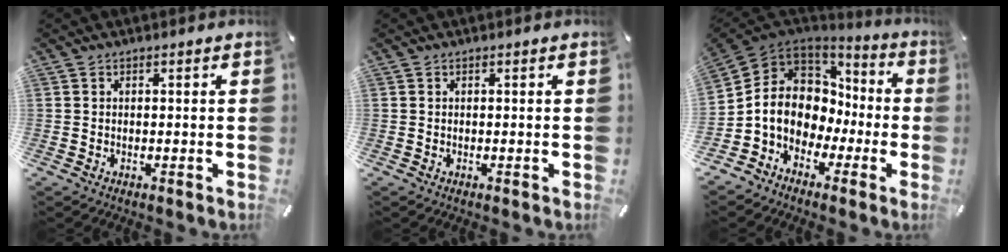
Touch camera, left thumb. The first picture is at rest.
{"total": 0.0}
{"total": 10.2, "force": [-1.6, 9.3, 3.9], "torque": [-0.119, -0.013, -0.027]}